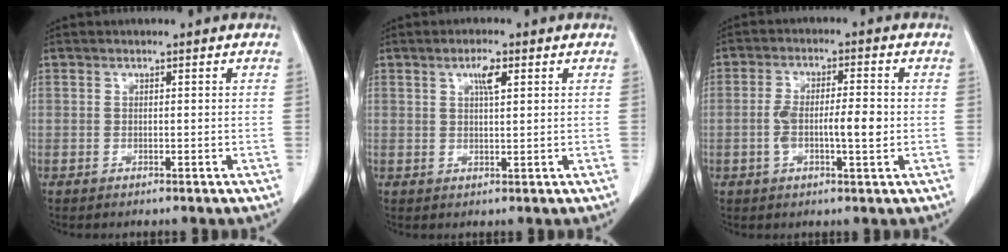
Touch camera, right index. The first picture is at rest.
{"total": 2.8, "force": [1.3, 0.5, 2.5], "torque": [-0.047, 0.000, 0.022]}
{"total": 6.4, "force": [-0.7, 1.5, 6.2], "torque": [-0.115, 0.011, -0.010]}